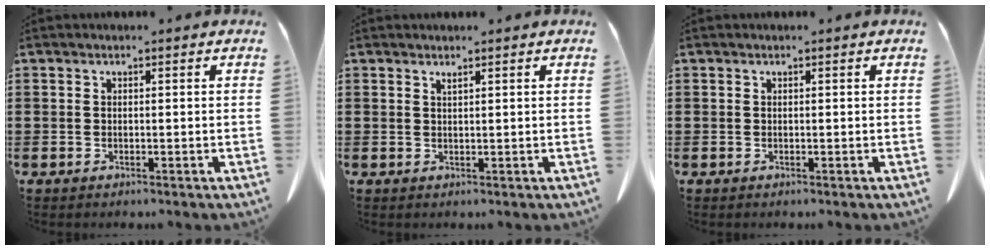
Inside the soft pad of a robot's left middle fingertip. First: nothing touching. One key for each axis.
{"total": 0.7, "fx": 0.6, "fy": 0.0, "fz": 0.5, "tx": -0.009, "ty": -0.003, "tz": 0.012}
{"total": 0.0}